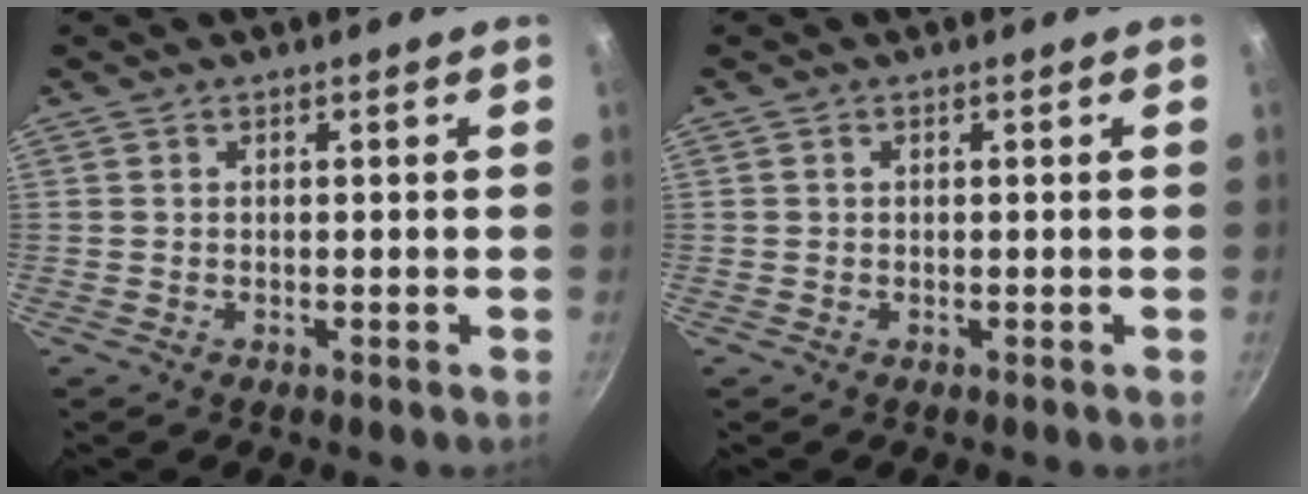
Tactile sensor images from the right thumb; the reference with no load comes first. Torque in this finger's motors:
{"motor_torque": [-0.65, -0.13, 0.11, -0.26, 0.06]}